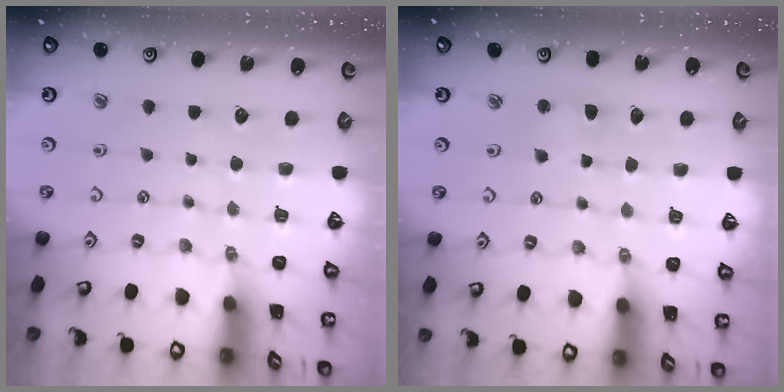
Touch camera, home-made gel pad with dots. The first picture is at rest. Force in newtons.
{"total": 2.9, "press": 2.9, "slide": 0.3}